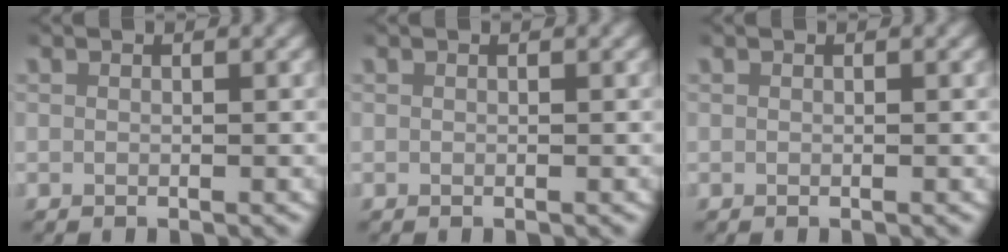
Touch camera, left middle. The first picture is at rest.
{"total": 0.0}
{"total": 0.0}